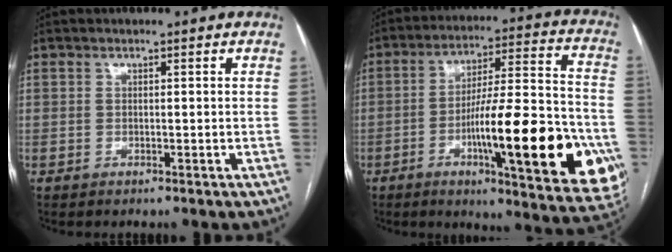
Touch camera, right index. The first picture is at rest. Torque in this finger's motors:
{"motor_torque": [1.39, -0.75, 0.62, 0.21]}